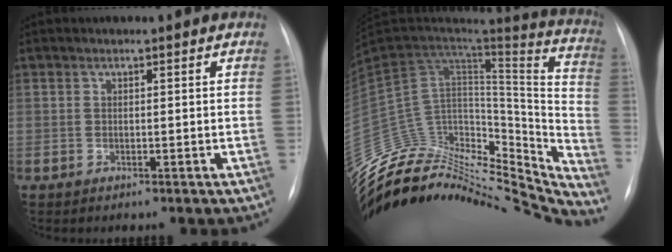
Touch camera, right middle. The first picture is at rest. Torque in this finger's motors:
{"motor_torque": [-0.36, -1.58, -0.03, -0.04]}